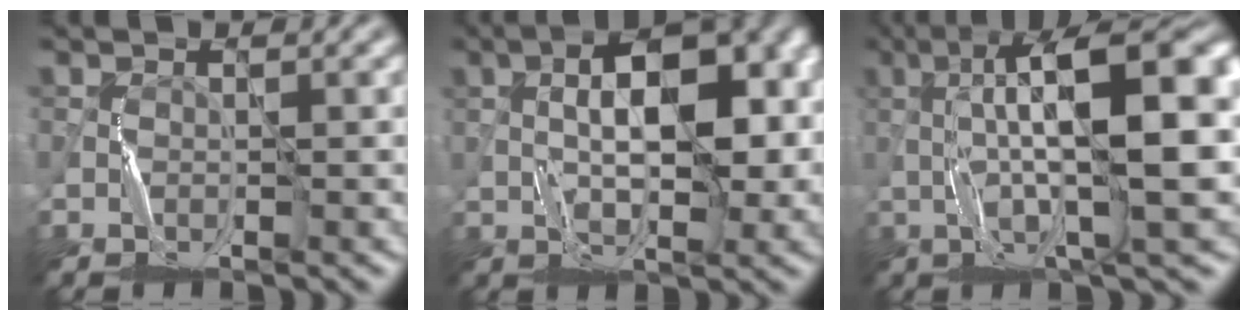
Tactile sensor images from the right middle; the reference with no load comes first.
{"total": 9.2, "force": [1.2, 3.7, 8.3], "torque": [-0.119, 0.018, 0.017]}
{"total": 15.0, "force": [1.7, 3.7, 14.4], "torque": [-0.222, 0.023, 0.036]}